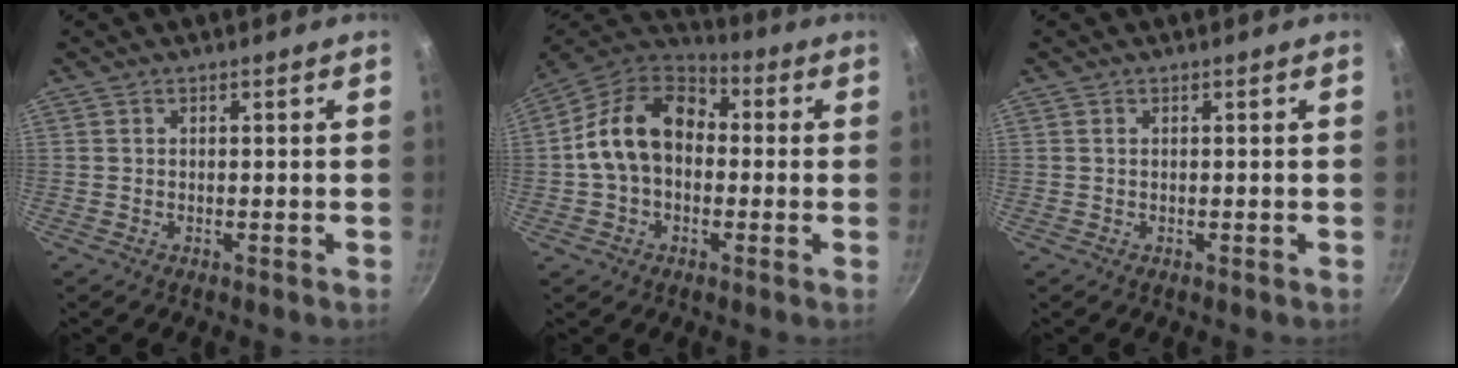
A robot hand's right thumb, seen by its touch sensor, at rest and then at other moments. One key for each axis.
{"total": 15.4, "fx": 0.3, "fy": 11.1, "fz": 10.7, "tx": -0.158, "ty": 0.040, "tz": -0.012}
{"total": 0.0}